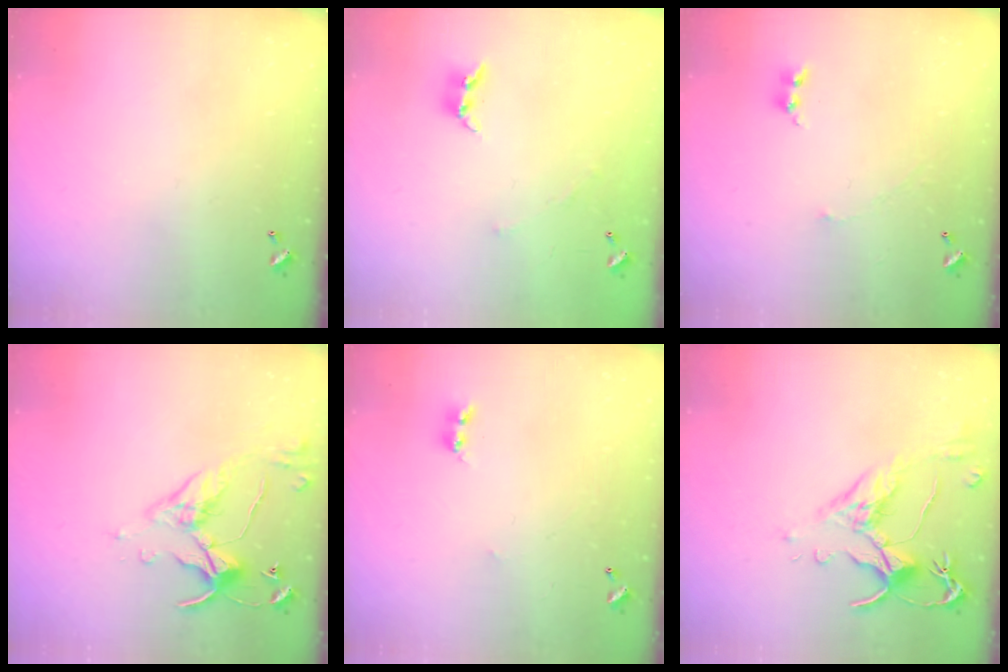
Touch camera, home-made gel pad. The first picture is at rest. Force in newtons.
{"total": 3.9, "press": 3.9, "slide": 0.2}
{"total": 2.0, "press": 1.9, "slide": 0.7}
{"total": 5.7, "press": 5.7, "slide": 0.7}
{"total": 1.6, "press": 1.6, "slide": 0.4}
{"total": 2.5, "press": 2.1, "slide": 1.4}